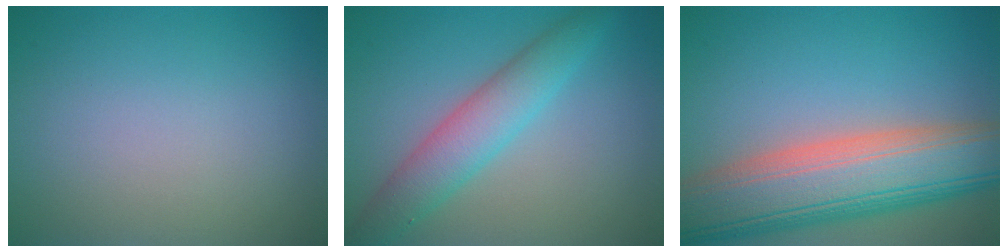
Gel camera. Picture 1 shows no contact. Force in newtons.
{"total": 4.7, "press": 4.7, "slide": 0.0}
{"total": 11.9, "press": 11.9, "slide": 0.9}